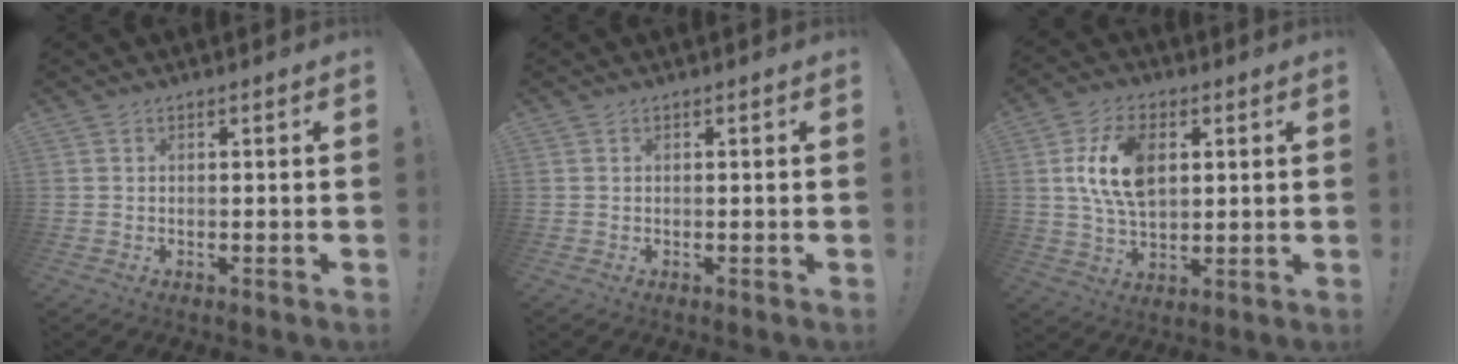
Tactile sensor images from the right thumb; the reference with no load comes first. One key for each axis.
{"total": 0.0}
{"total": 14.2, "fx": 3.4, "fy": 8.9, "fz": 10.5, "tx": -0.207, "ty": 0.008, "tz": 0.061}